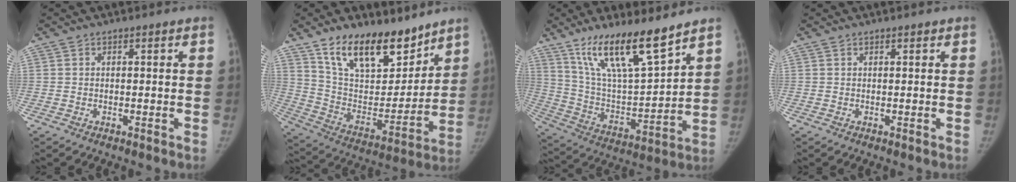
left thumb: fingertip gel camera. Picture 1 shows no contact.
{"total": 20.3, "force": [14.4, 9.7, 10.7], "torque": [-0.135, -0.077, 0.253]}
{"total": 18.3, "force": [13.0, 4.2, 12.1], "torque": [-0.187, -0.069, 0.247]}
{"total": 0.6, "force": [0.5, 0.2, 0.3], "torque": [-0.007, -0.003, 0.008]}